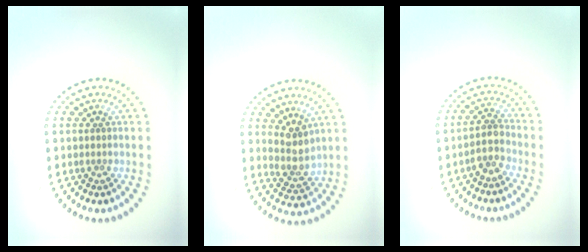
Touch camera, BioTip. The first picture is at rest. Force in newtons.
{"total": 2.9, "press": 2.4, "slide": 1.7}
{"total": 2.2, "press": 2.0, "slide": 1.0}